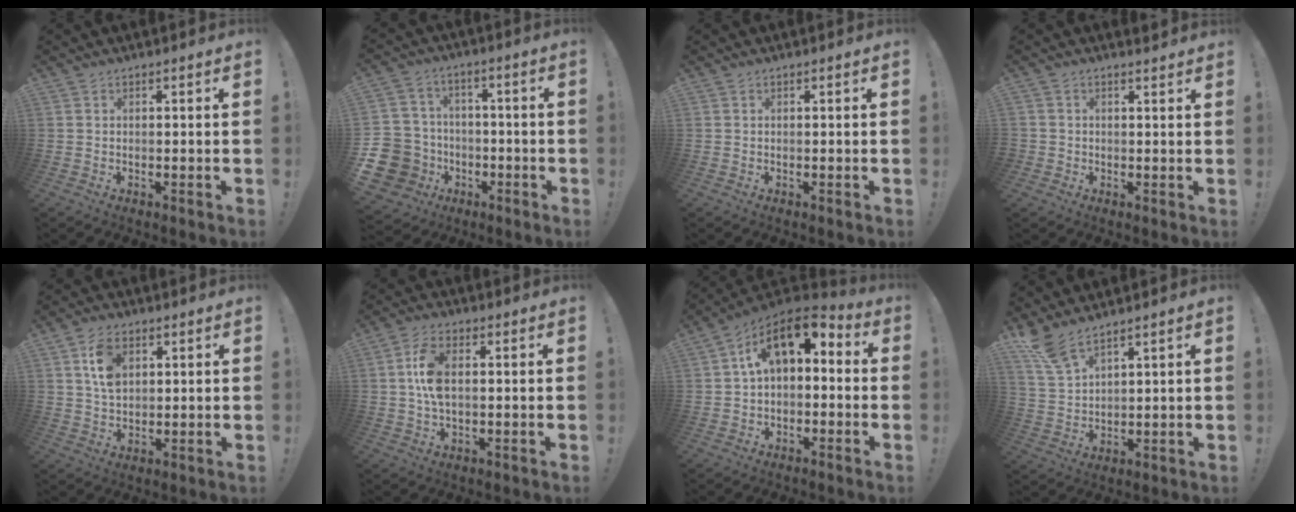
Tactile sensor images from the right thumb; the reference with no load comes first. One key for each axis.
{"total": 13.6, "fx": -4.2, "fy": 12.1, "fz": 4.7, "tx": -0.109, "ty": 0.032, "tz": -0.059}
{"total": 0.0}
{"total": 1.8, "fx": 1.2, "fy": 1.4, "fz": 0.3, "tx": 0.001, "ty": -0.005, "tz": 0.023}
{"total": 7.6, "fx": 2.5, "fy": 4.8, "fz": 5.3, "tx": -0.089, "ty": 0.002, "tz": 0.049}
{"total": 8.4, "fx": 0.6, "fy": 4.1, "fz": 7.3, "tx": -0.138, "ty": -0.002, "tz": 0.009}
{"total": 11.7, "fx": 3.4, "fy": 6.9, "fz": 8.9, "tx": -0.137, "ty": 0.001, "tz": 0.066}
{"total": 7.7, "fx": 6.1, "fy": 2.0, "fz": 4.2, "tx": -0.083, "ty": -0.030, "tz": 0.116}